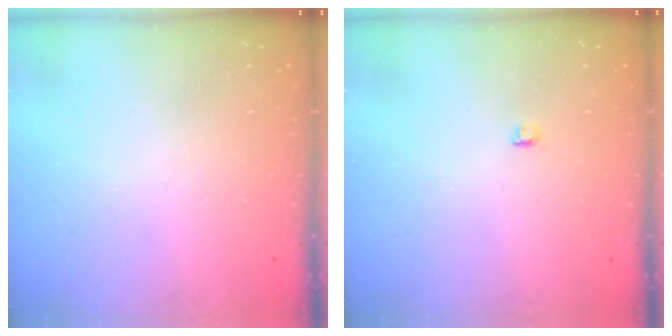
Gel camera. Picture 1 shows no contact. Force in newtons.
{"total": 2.8, "press": 2.7, "slide": 0.3}